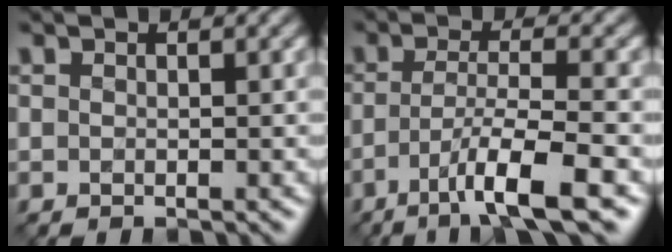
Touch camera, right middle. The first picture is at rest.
{"total": 6.6, "force": [-3.5, 1.0, 5.5], "torque": [-0.084, 0.009, -0.063]}